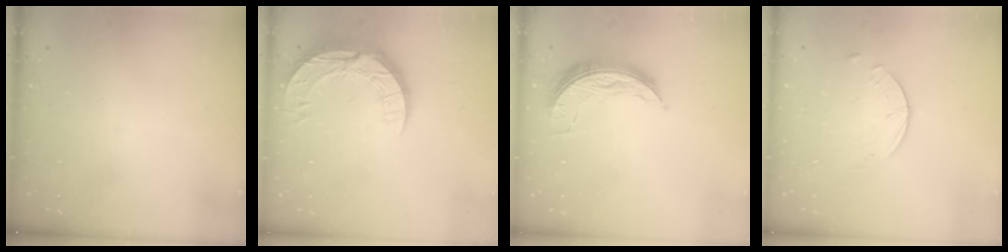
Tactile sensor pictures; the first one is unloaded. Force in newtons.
{"total": 12.9, "press": 12.9, "slide": 1.1}
{"total": 7.6, "press": 7.6, "slide": 0.1}
{"total": 2.6, "press": 2.5, "slide": 0.3}